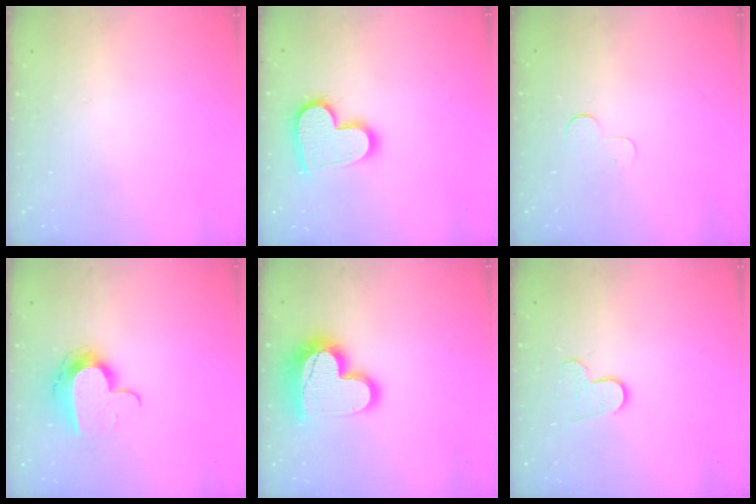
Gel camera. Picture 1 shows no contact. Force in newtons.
{"total": 14.9, "press": 14.8, "slide": 1.1}
{"total": 2.9, "press": 2.9, "slide": 0.3}
{"total": 10.7, "press": 10.7, "slide": 0.5}
{"total": 18.1, "press": 18.1, "slide": 1.4}
{"total": 6.3, "press": 6.3, "slide": 0.5}